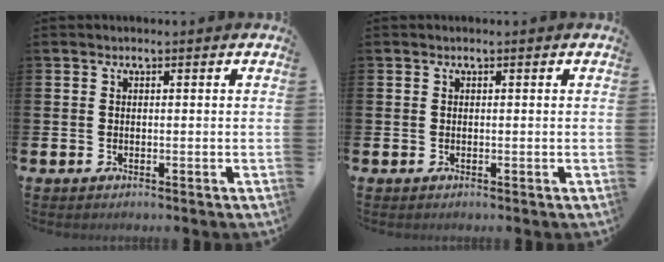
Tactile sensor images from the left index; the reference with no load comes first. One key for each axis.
{"total": 0.0}